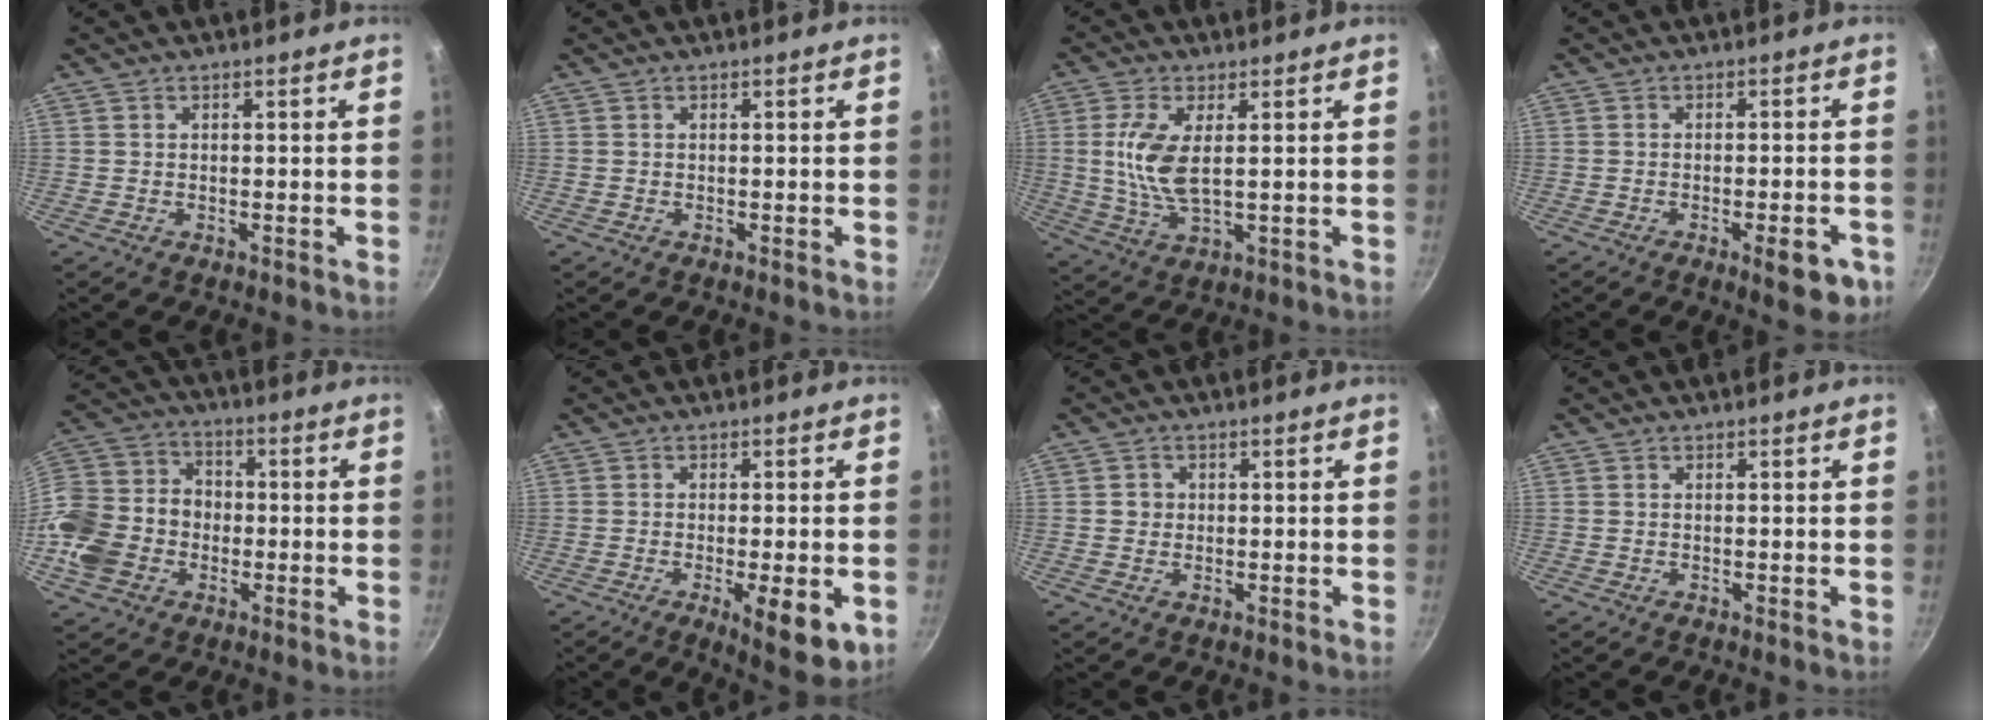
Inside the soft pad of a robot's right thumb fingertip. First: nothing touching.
{"total": 0.0}
{"total": 8.9, "force": [1.2, 3.7, 8.0], "torque": [-0.181, -0.011, 0.029]}
{"total": 5.8, "force": [-2.9, 1.9, 4.6], "torque": [-0.047, 0.011, -0.034]}
{"total": 16.3, "force": [-3.8, 13.1, 8.9], "torque": [-0.173, 0.037, -0.074]}
{"total": 9.5, "force": [-3.0, 2.7, 8.6], "torque": [-0.117, -0.015, -0.039]}
{"total": 1.8, "force": [0.1, 1.7, 0.6], "torque": [0.000, 0.004, 0.000]}
{"total": 0.0}